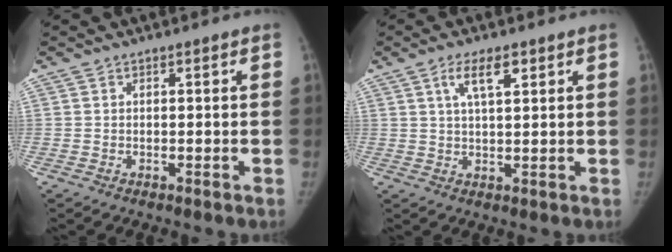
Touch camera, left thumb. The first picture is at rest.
{"total": 5.3, "force": [2.6, 1.8, 4.2], "torque": [-0.074, -0.003, 0.049]}